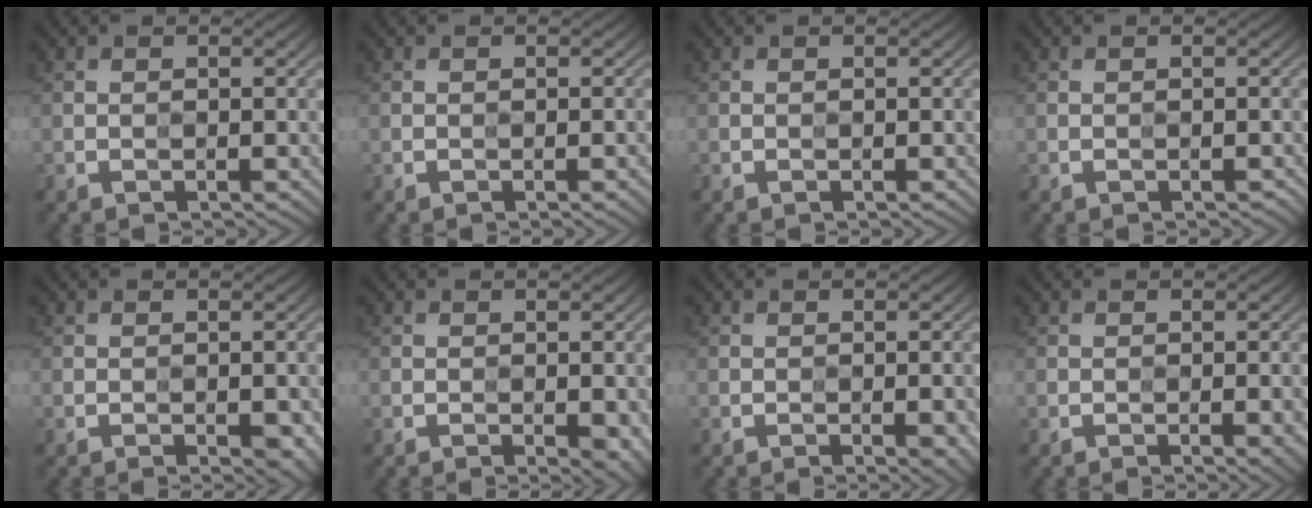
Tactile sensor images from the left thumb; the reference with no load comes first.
{"total": 0.8, "force": [-0.5, 0.1, 0.6], "torque": [-0.004, 0.002, -0.005]}
{"total": 0.0}
{"total": 0.9, "force": [-0.6, 0.4, 0.4], "torque": [-0.001, -0.003, -0.003]}
{"total": 4.3, "force": [-1.9, 2.2, 3.2], "torque": [-0.030, -0.017, -0.015]}
{"total": 4.9, "force": [-2.0, 2.3, 3.8], "torque": [-0.038, -0.015, -0.013]}
{"total": 4.8, "force": [-2.1, 2.1, 3.7], "torque": [-0.031, -0.016, -0.014]}
{"total": 3.8, "force": [-1.4, 1.5, 3.2], "torque": [-0.028, -0.010, -0.009]}